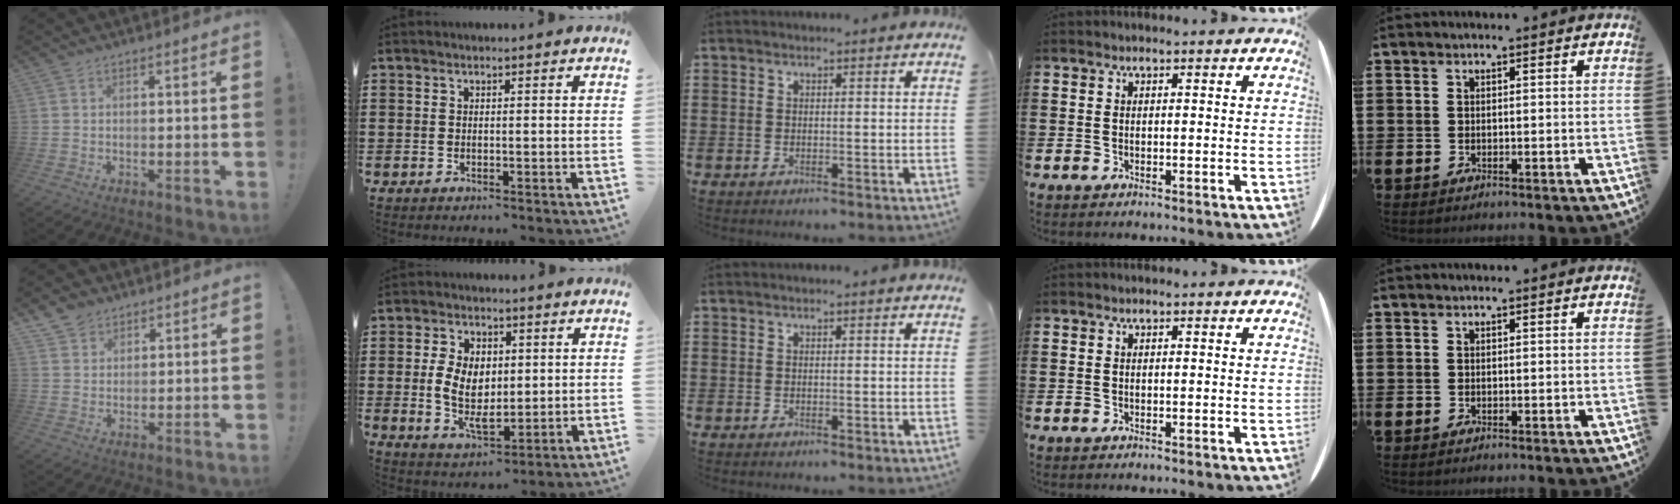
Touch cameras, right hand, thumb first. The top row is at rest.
{"thumb": {"total": 4.9, "force": [3.9, 3.0, 0.5], "torque": [-0.007, -0.024, 0.073]}, "index": {"total": 7.5, "force": [0.6, 4.9, 5.6], "torque": [-0.121, 0.008, 0.007]}}